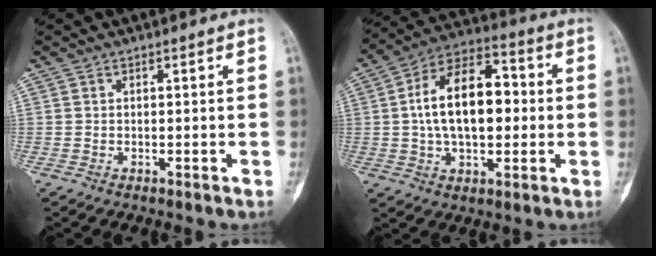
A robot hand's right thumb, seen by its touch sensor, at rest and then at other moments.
{"total": 17.0, "force": [0.8, 9.6, 14.0], "torque": [-0.217, 0.028, 0.008]}